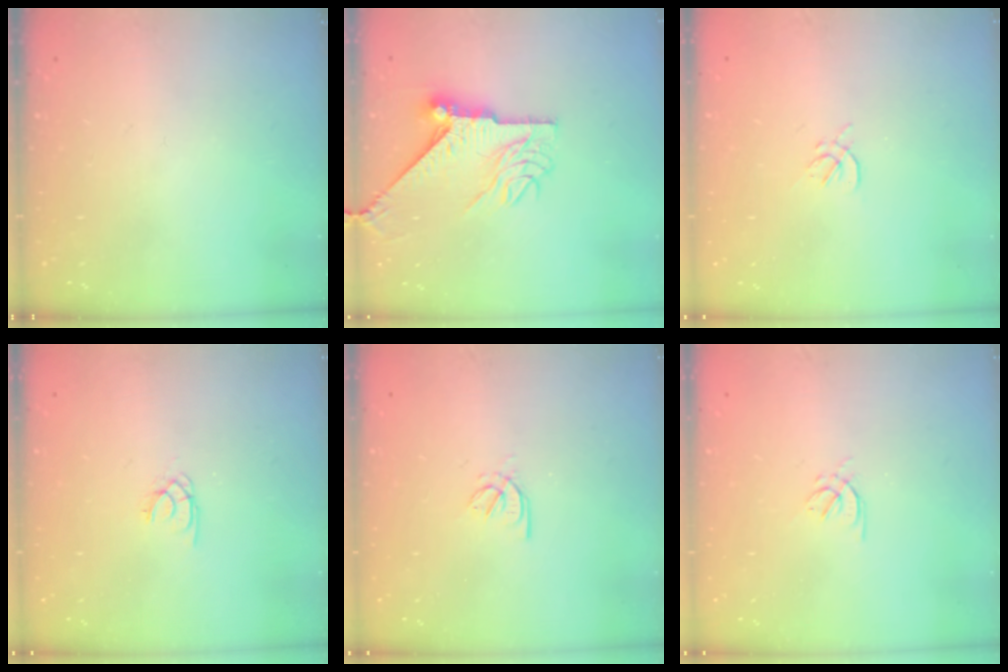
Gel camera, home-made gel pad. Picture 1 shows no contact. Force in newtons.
{"total": 10.8, "press": 10.7, "slide": 1.1}
{"total": 1.6, "press": 1.5, "slide": 0.6}
{"total": 1.5, "press": 1.4, "slide": 0.2}
{"total": 3.2, "press": 3.2, "slide": 0.7}
{"total": 2.1, "press": 2.0, "slide": 0.6}